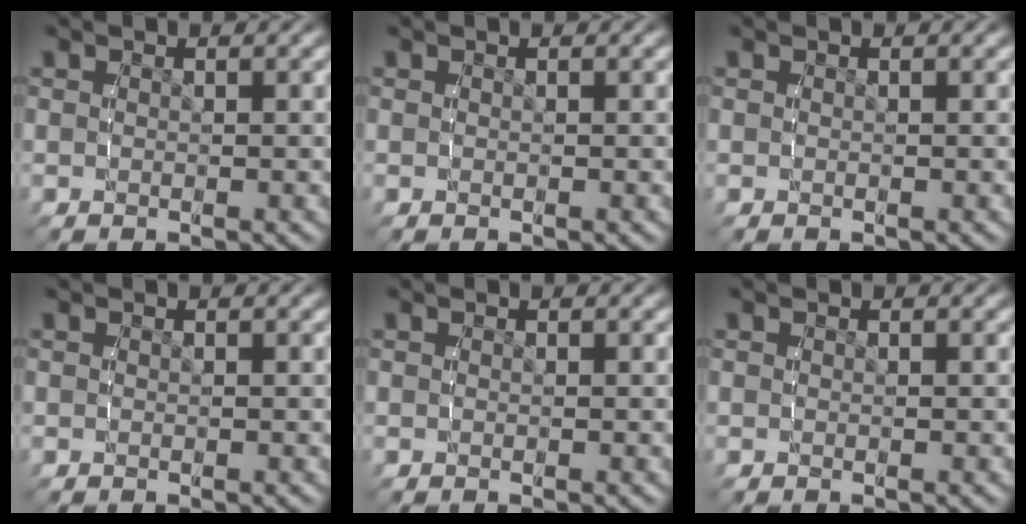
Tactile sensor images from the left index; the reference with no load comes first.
{"total": 0.0}
{"total": 0.0}
{"total": 0.0}
{"total": 0.0}
{"total": 0.0}